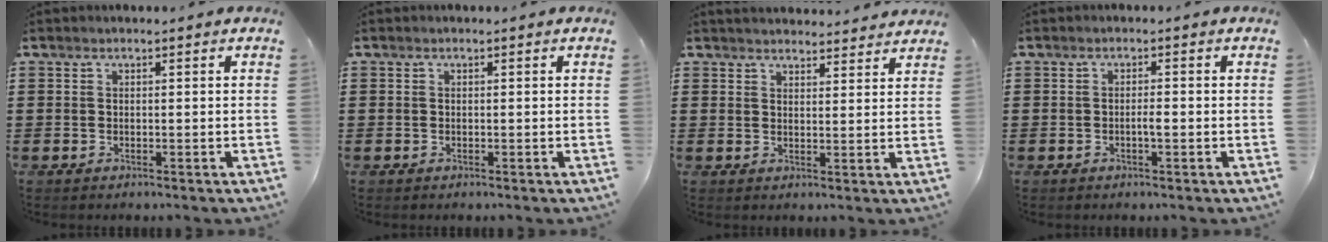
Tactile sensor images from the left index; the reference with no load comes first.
{"total": 0.0}
{"total": 2.8, "force": [2.8, 0.2, -0.1], "torque": [0.002, -0.013, 0.051]}
{"total": 1.4, "force": [-0.4, 0.2, 1.3], "torque": [-0.026, 0.000, -0.008]}